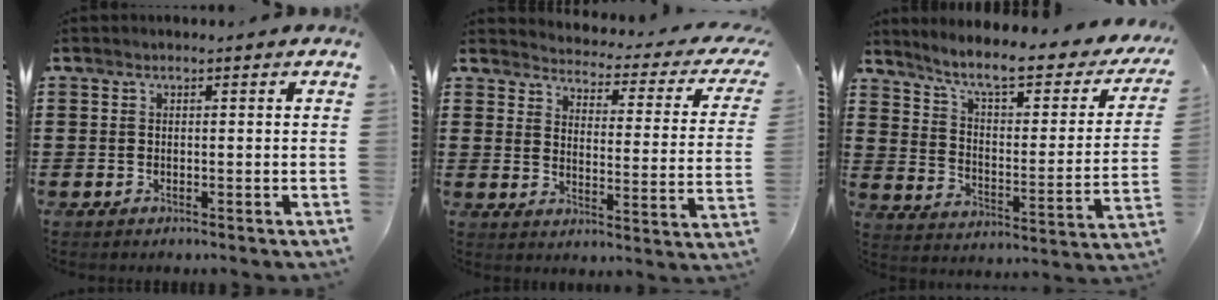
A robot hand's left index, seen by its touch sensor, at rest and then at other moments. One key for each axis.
{"total": 2.6, "fx": 2.5, "fy": 0.0, "fz": 0.7, "tx": -0.027, "ty": -0.033, "tz": 0.032}
{"total": 7.9, "fx": 6.1, "fy": 0.8, "fz": 5.0, "tx": -0.110, "ty": -0.042, "tz": 0.097}